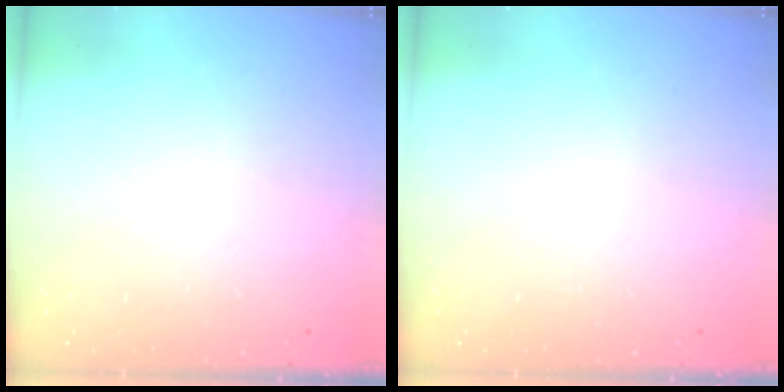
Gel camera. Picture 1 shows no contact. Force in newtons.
{"total": 0.0}